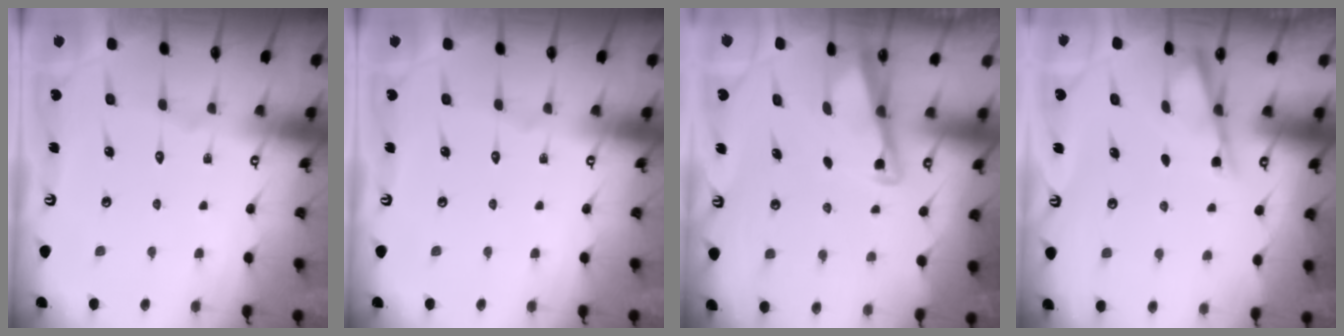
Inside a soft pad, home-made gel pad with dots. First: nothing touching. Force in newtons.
{"total": 0.0}
{"total": 3.0, "press": 3.0, "slide": 0.3}
{"total": 2.9, "press": 2.8, "slide": 0.4}